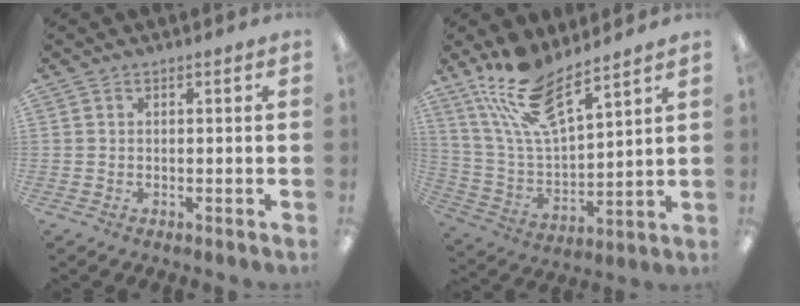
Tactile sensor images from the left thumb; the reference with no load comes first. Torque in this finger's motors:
{"motor_torque": [0.46, 0.25, 1.48, -1.29, 0.36]}